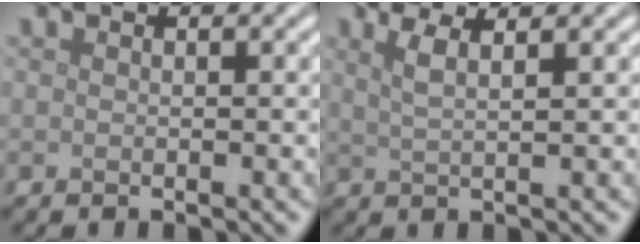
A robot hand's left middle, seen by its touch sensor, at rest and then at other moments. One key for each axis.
{"total": 2.6, "fx": 1.3, "fy": 0.8, "fz": 2.1, "tx": -0.026, "ty": 0.006, "tz": 0.009}